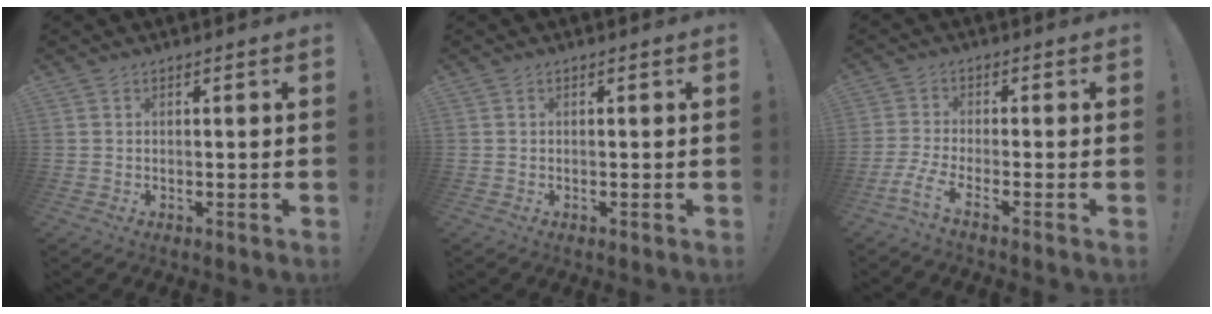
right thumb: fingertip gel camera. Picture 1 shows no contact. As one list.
[{"total": 0.0}, {"total": 4.8, "force": [-2.9, 0.1, 3.9], "torque": [-0.098, -0.013, -0.054]}]